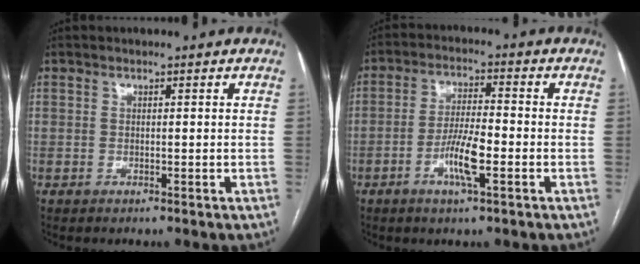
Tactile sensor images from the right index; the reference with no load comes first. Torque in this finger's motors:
{"motor_torque": [0.41, 0.09, 0.10, 0.06]}